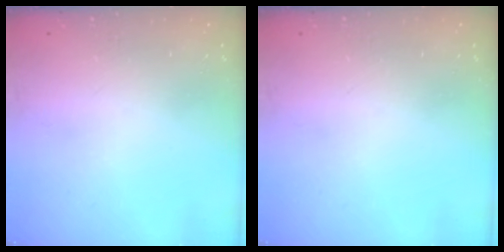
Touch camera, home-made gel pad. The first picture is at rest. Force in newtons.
{"total": 0.0}